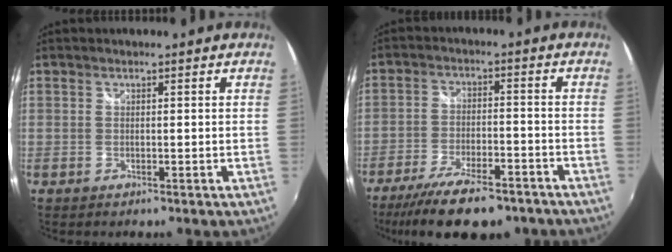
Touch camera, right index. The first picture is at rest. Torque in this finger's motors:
{"motor_torque": [1.59, -0.54, 0.51, 0.07]}